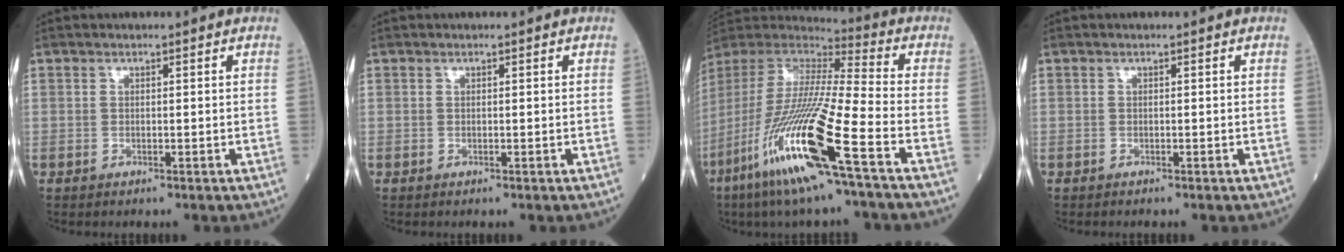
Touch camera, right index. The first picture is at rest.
{"total": 0.0}
{"total": 22.1, "force": [-10.4, 0.3, 19.5], "torque": [-0.433, -0.063, -0.211]}
{"total": 0.0}